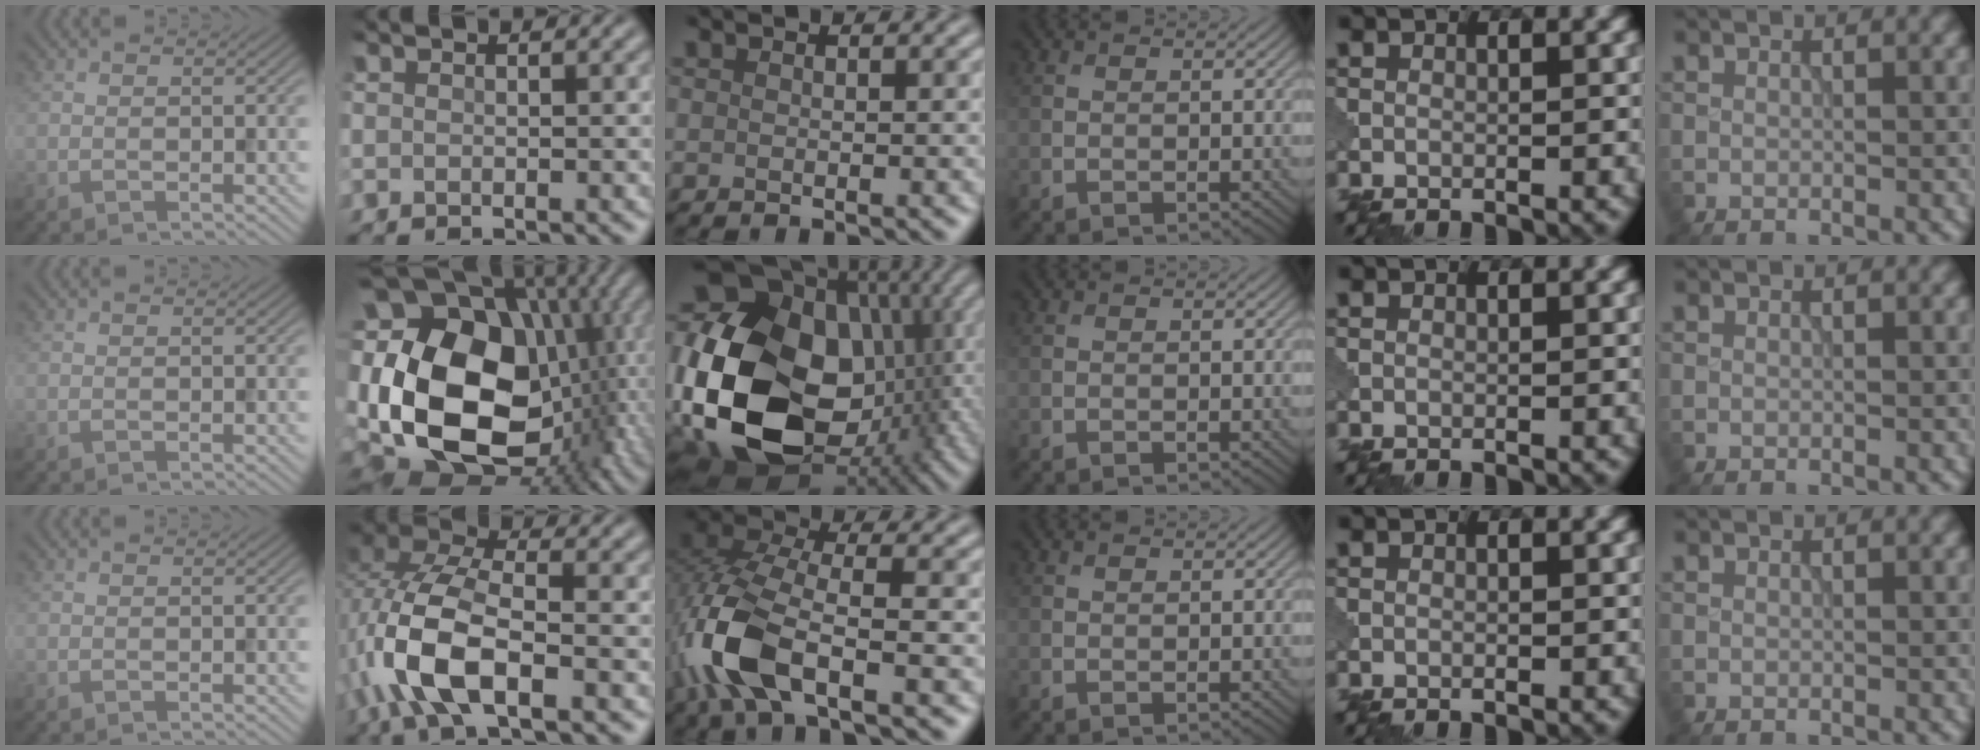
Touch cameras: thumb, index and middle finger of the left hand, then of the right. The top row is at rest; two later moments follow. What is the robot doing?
{"motion": "disassemble", "object": "puzzle pieces"}